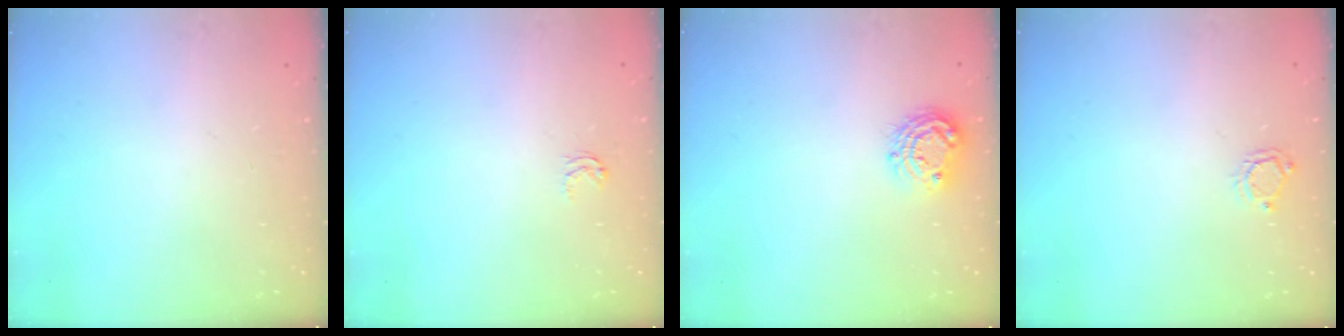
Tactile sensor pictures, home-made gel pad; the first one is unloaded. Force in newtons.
{"total": 2.6, "press": 2.6, "slide": 0.4}
{"total": 8.7, "press": 8.7, "slide": 0.5}
{"total": 2.9, "press": 2.9, "slide": 0.3}